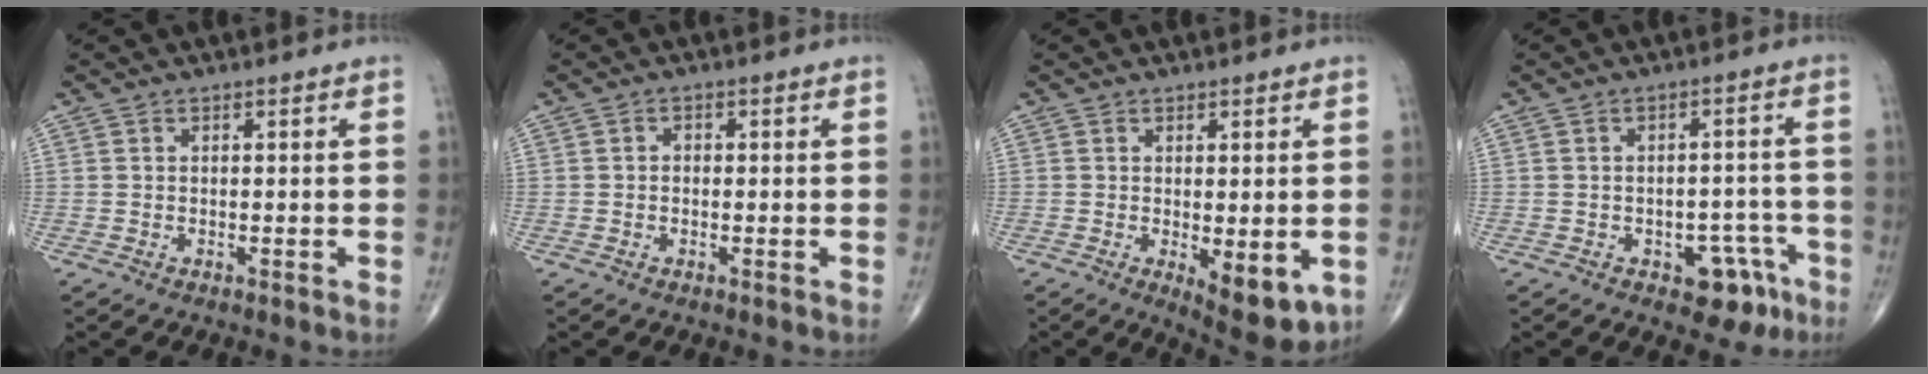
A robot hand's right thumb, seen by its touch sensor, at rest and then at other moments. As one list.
[{"total": 1.0, "force": [0.0, 0.8, 0.6], "torque": [-0.002, 0.006, -0.004]}, {"total": 8.3, "force": [-2.2, 3.2, 7.3], "torque": [-0.087, -0.019, -0.023]}, {"total": 7.2, "force": [-3.8, 4.3, 4.4], "torque": [-0.021, 0.031, -0.043]}]